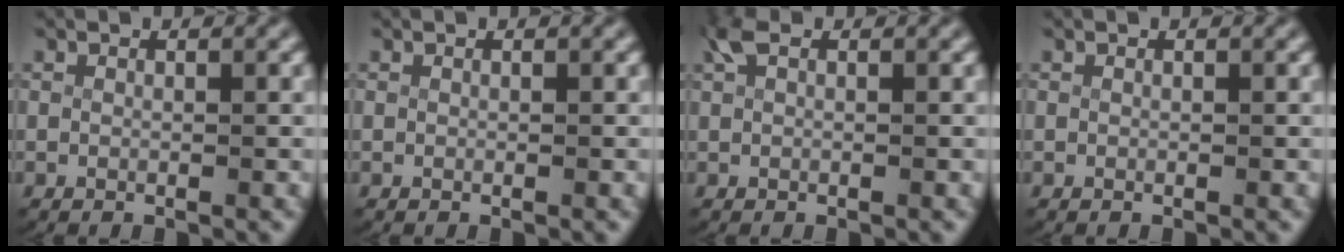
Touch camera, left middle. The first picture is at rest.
{"total": 0.0}
{"total": 1.3, "force": [0.8, 0.5, 0.9], "torque": [-0.041, 0.002, 0.021]}
{"total": 0.0}